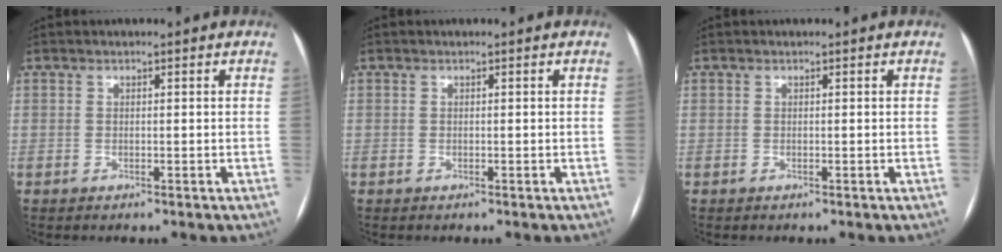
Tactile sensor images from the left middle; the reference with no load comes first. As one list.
[{"total": 0.0}, {"total": 0.0}]